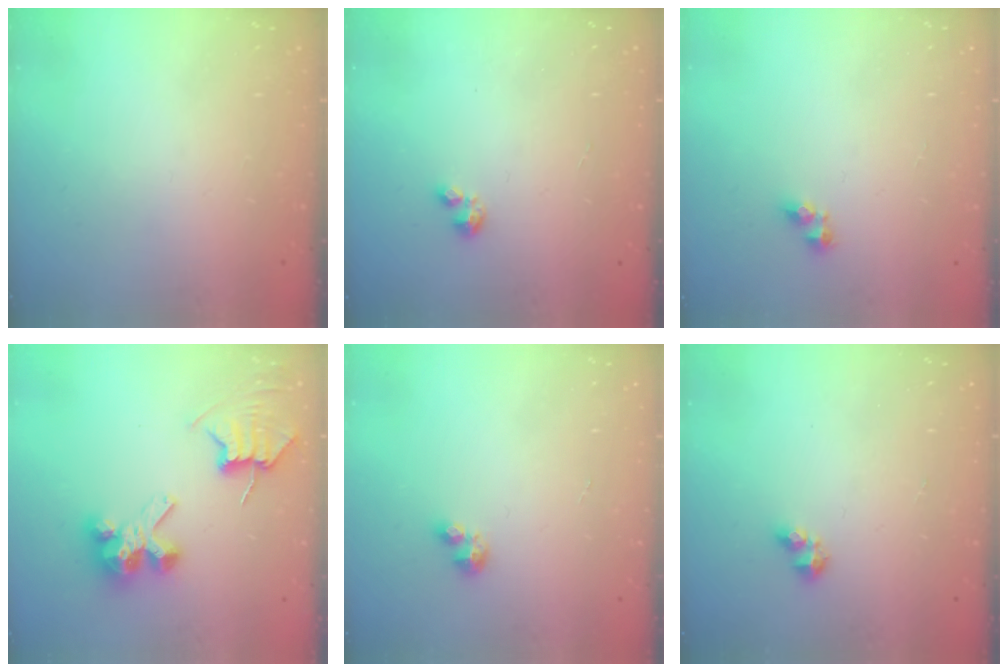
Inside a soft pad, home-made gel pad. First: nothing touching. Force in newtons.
{"total": 0.7, "press": 0.6, "slide": 0.2}
{"total": 5.0, "press": 4.9, "slide": 0.6}
{"total": 7.2, "press": 7.2, "slide": 0.6}
{"total": 3.4, "press": 3.4, "slide": 0.3}
{"total": 2.9, "press": 2.9, "slide": 0.3}